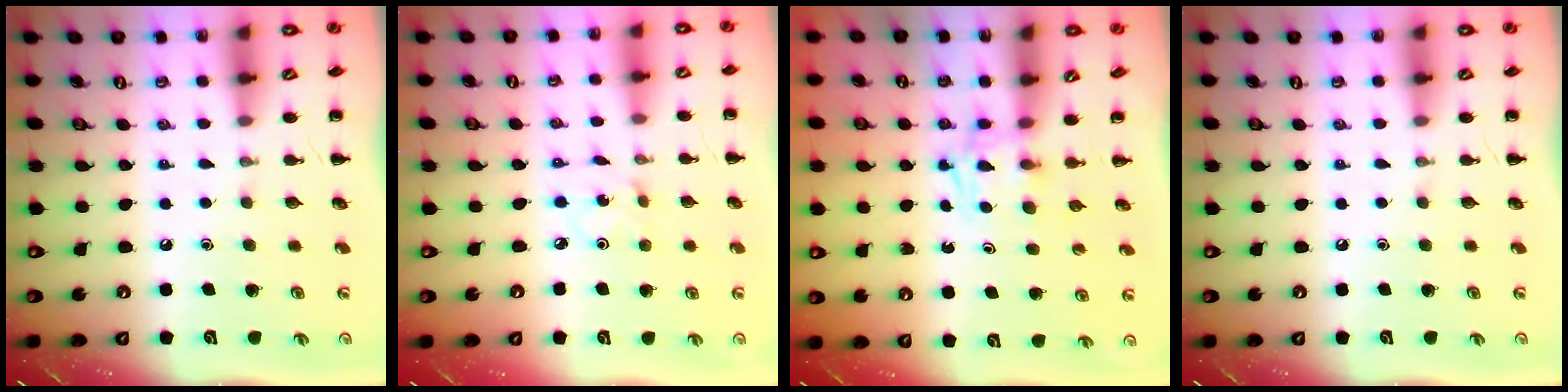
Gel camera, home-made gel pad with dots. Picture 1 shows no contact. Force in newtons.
{"total": 1.0, "press": 1.0, "slide": 0.3}
{"total": 2.5, "press": 2.3, "slide": 1.0}
{"total": 0.0}